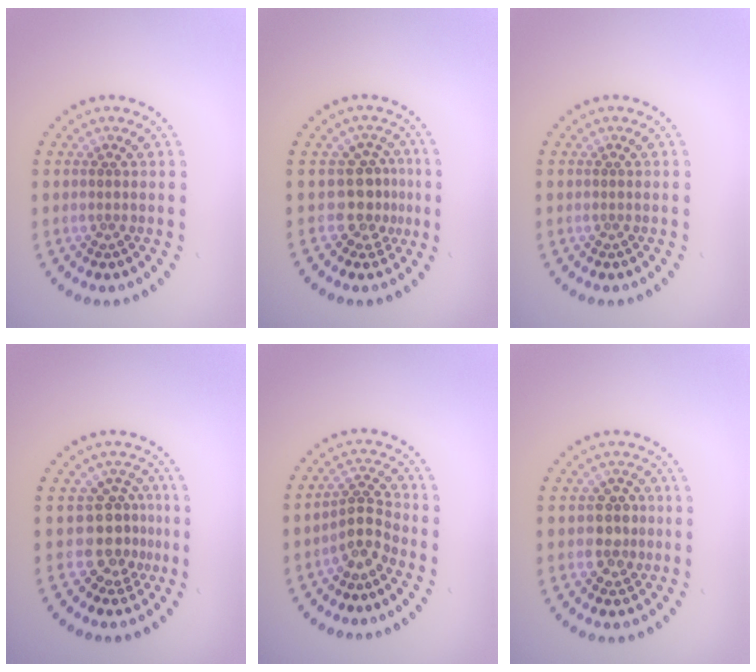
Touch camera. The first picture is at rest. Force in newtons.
{"total": 2.9, "press": 2.3, "slide": 1.9}
{"total": 0.0}
{"total": 3.2, "press": 2.4, "slide": 2.1}
{"total": 2.8, "press": 2.1, "slide": 1.9}
{"total": 2.6, "press": 2.5, "slide": 0.7}